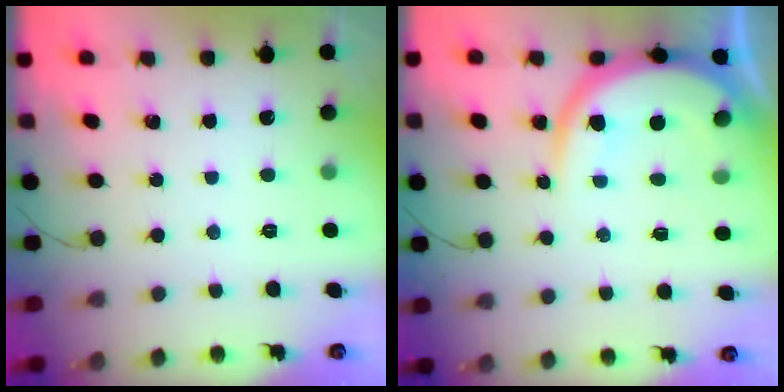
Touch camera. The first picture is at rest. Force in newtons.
{"total": 11.0, "press": 10.9, "slide": 1.2}